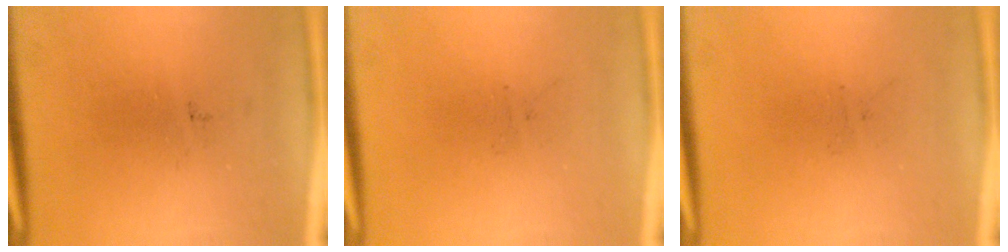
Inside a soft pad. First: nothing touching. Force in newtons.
{"total": 0.0}
{"total": 0.0}